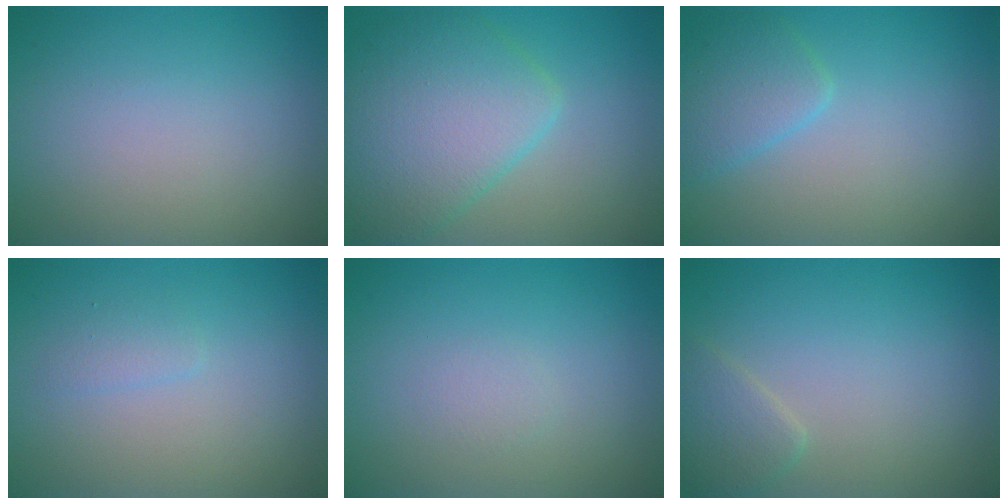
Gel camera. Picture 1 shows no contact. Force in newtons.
{"total": 7.2, "press": 7.2, "slide": 0.3}
{"total": 2.8, "press": 2.8, "slide": 0.1}
{"total": 0.9, "press": 0.9, "slide": 0.0}
{"total": 0.7, "press": 0.7, "slide": 0.0}
{"total": 1.9, "press": 1.9, "slide": 0.1}